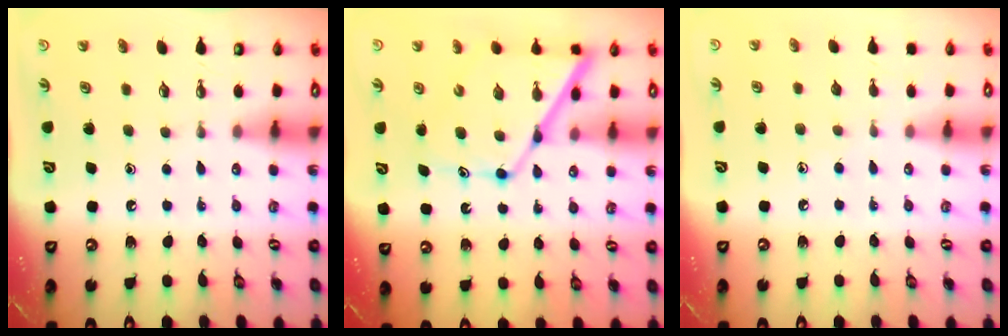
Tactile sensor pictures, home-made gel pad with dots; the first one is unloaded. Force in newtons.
{"total": 13.3, "press": 13.2, "slide": 1.2}
{"total": 4.9, "press": 4.8, "slide": 0.7}